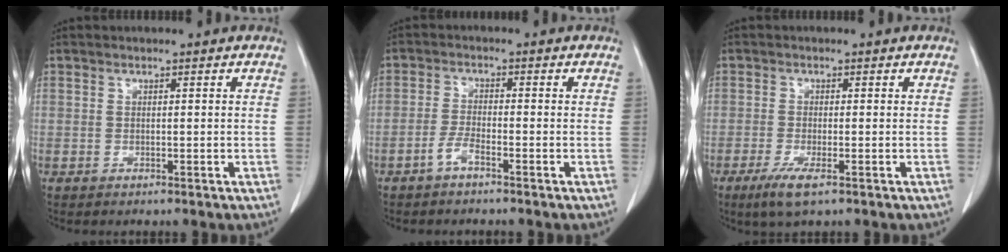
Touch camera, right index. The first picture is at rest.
{"total": 2.5, "force": [-1.8, 0.1, 1.7], "torque": [-0.038, 0.000, -0.038]}
{"total": 4.1, "force": [-2.3, 0.6, 3.3], "torque": [-0.069, -0.012, -0.042]}